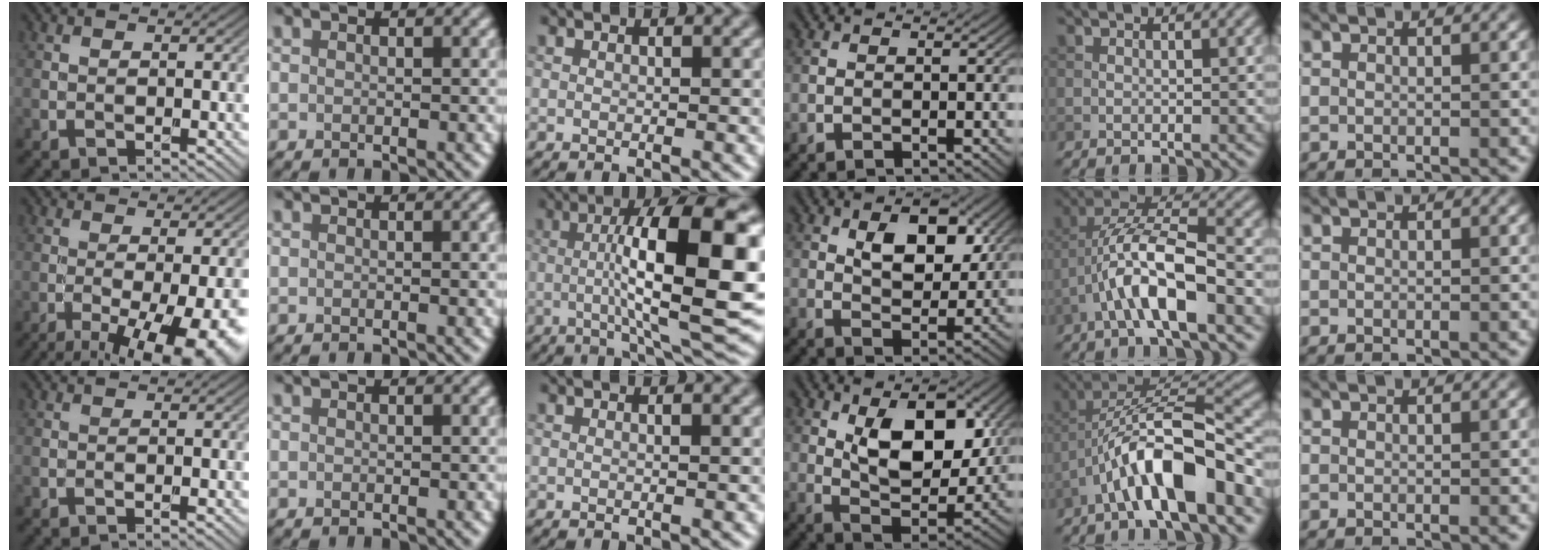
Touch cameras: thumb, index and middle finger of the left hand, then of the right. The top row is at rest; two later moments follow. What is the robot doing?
{"motion": "unscrew", "object": "dispenser bottle"}